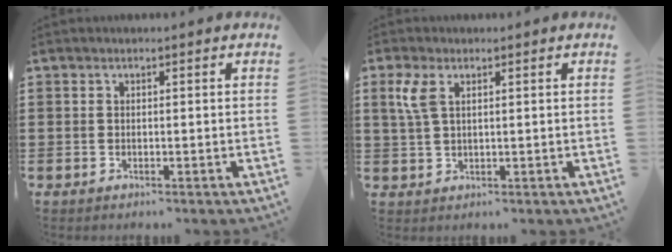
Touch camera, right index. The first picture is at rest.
{"total": 3.9, "force": [1.6, 1.6, 3.1], "torque": [-0.076, 0.004, 0.026]}